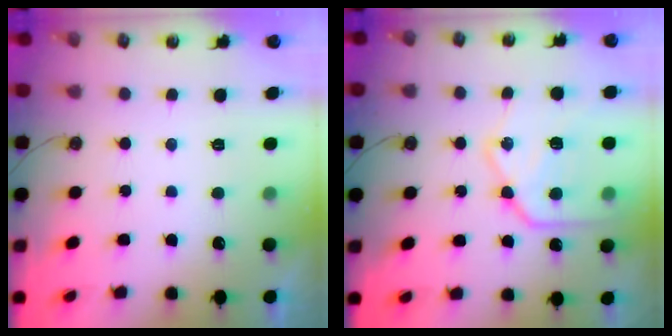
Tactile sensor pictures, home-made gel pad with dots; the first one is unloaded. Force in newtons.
{"total": 18.3, "press": 18.3, "slide": 1.4}